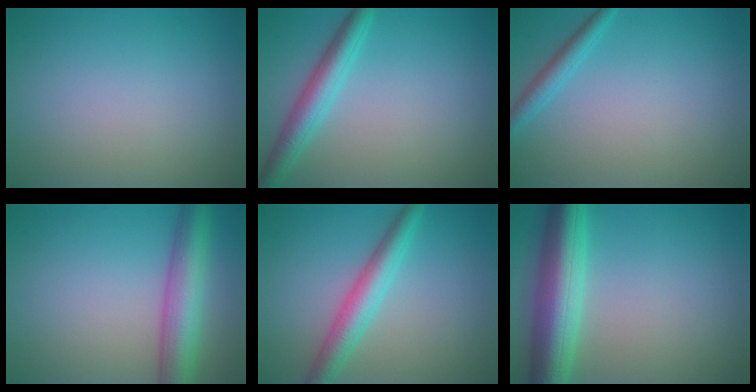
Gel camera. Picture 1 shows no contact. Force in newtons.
{"total": 3.7, "press": 3.7, "slide": 0.1}
{"total": 1.9, "press": 1.9, "slide": 0.0}
{"total": 6.1, "press": 6.1, "slide": 0.1}
{"total": 4.0, "press": 4.0, "slide": 0.1}
{"total": 7.7, "press": 7.7, "slide": 0.3}